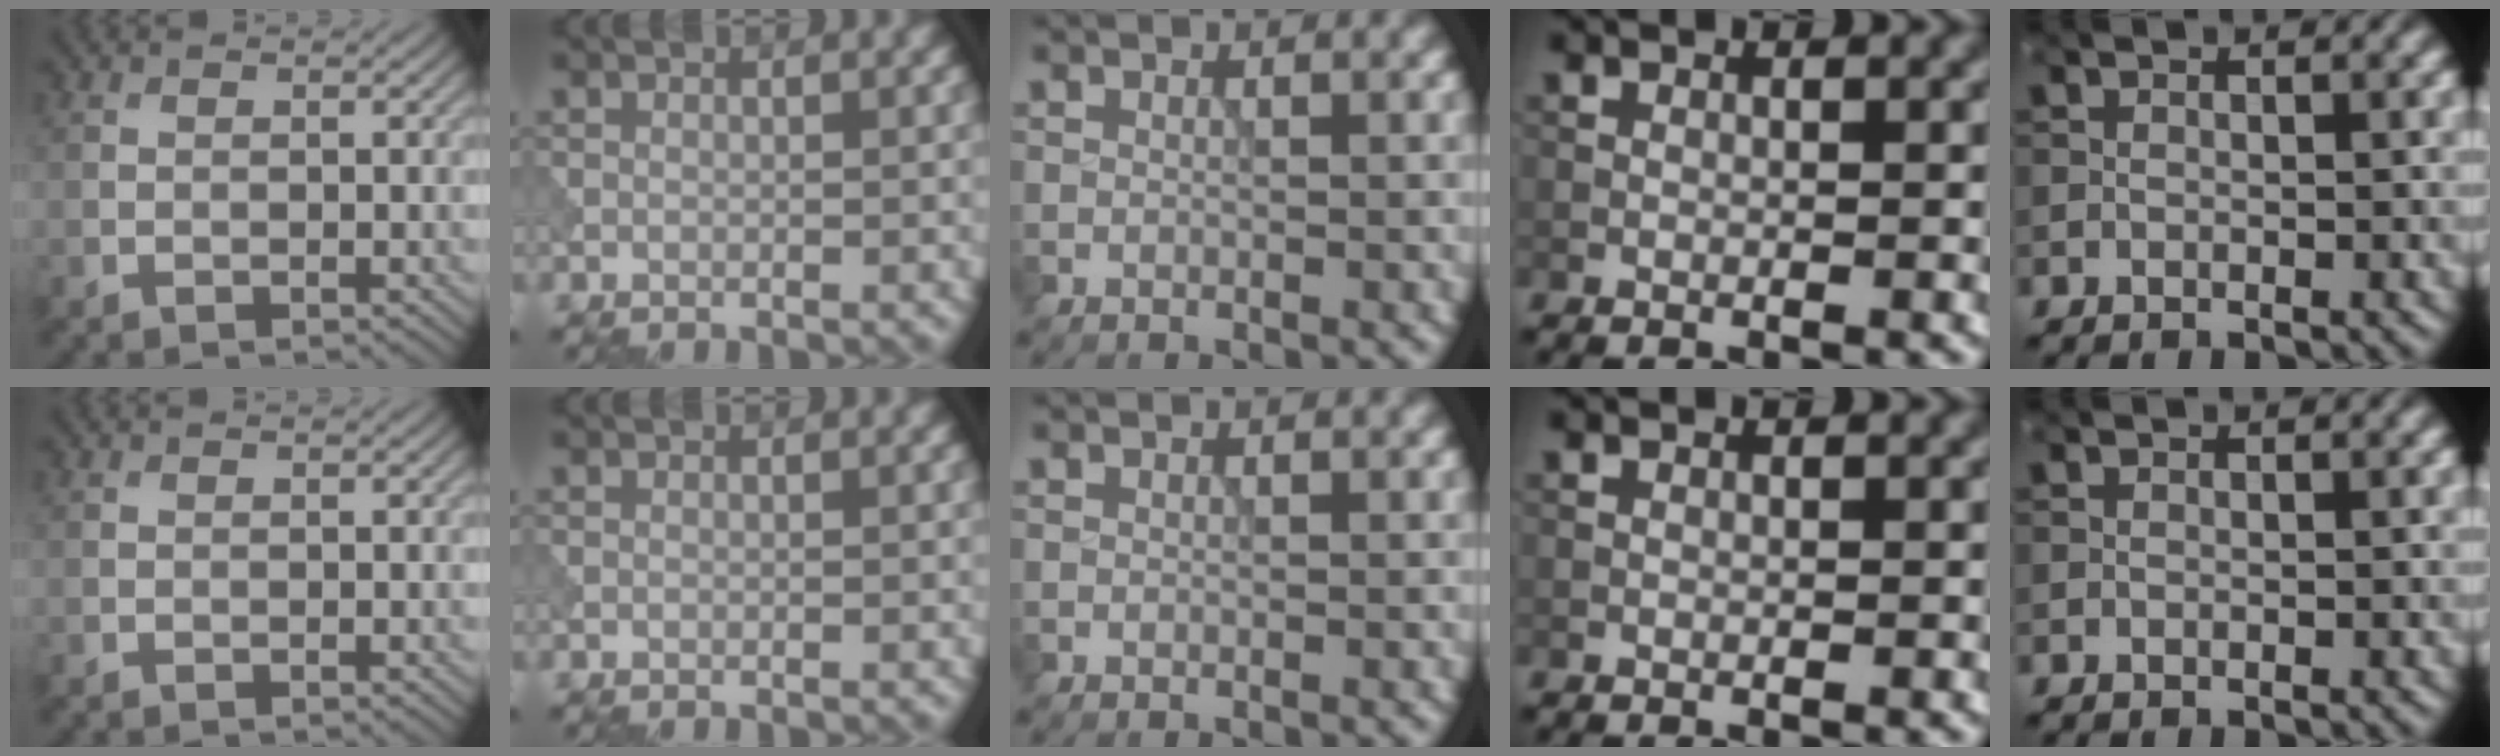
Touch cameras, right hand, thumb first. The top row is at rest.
{}